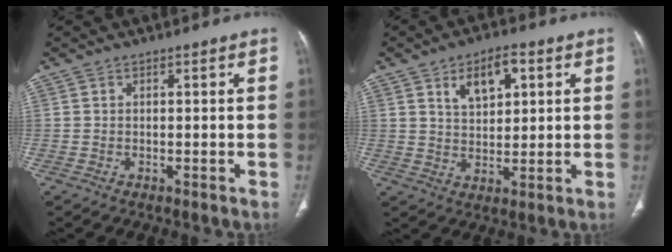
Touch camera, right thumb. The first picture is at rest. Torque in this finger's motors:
{"motor_torque": [0.03, 0.20, -0.16, 0.30, 0.23]}